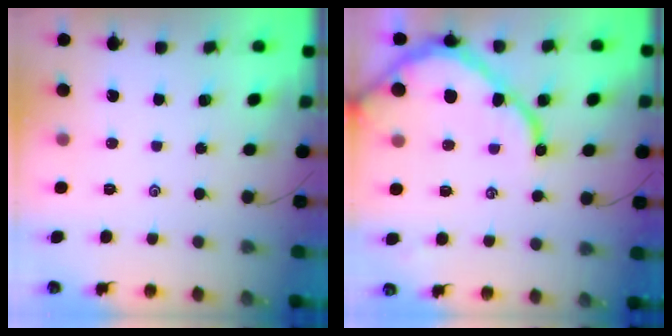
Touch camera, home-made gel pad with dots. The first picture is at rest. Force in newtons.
{"total": 12.5, "press": 12.5, "slide": 1.0}